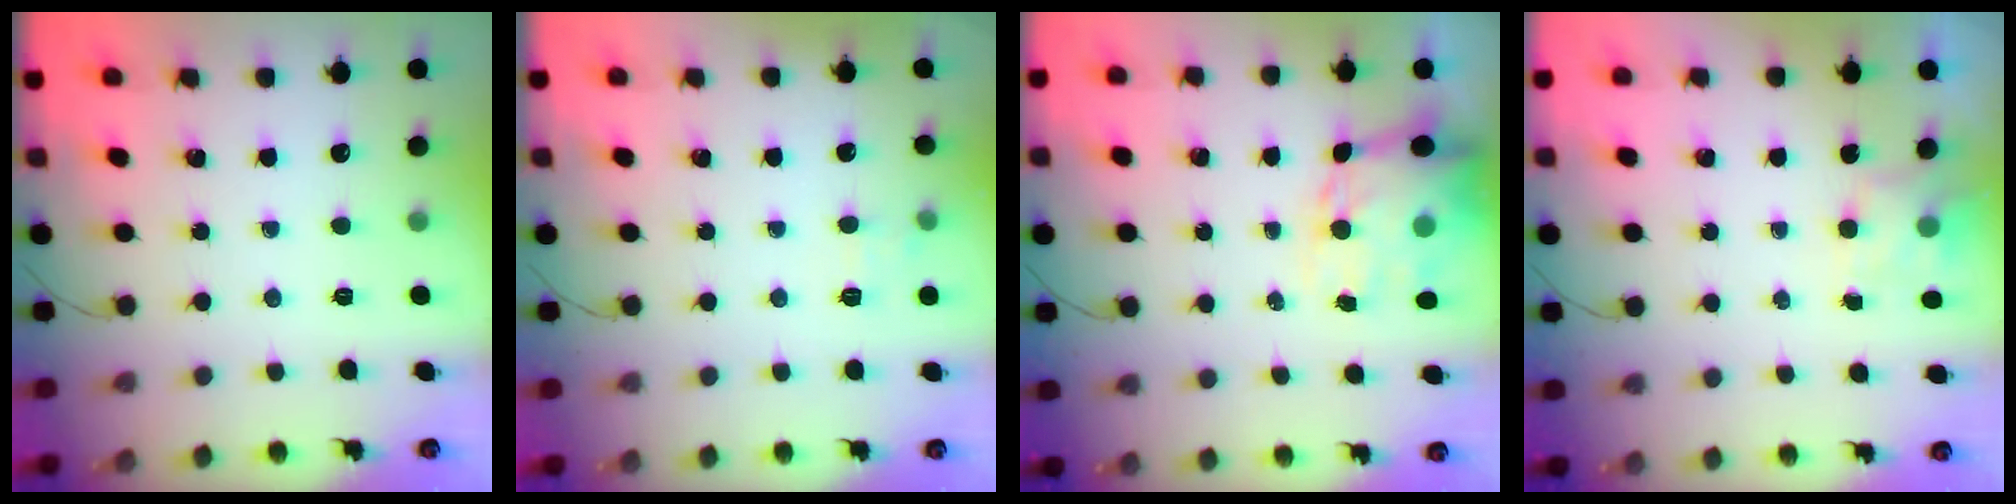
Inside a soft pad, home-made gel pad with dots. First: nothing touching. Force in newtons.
{"total": 6.8, "press": 6.6, "slide": 1.6}
{"total": 13.6, "press": 13.2, "slide": 3.4}
{"total": 4.1, "press": 3.9, "slide": 1.1}